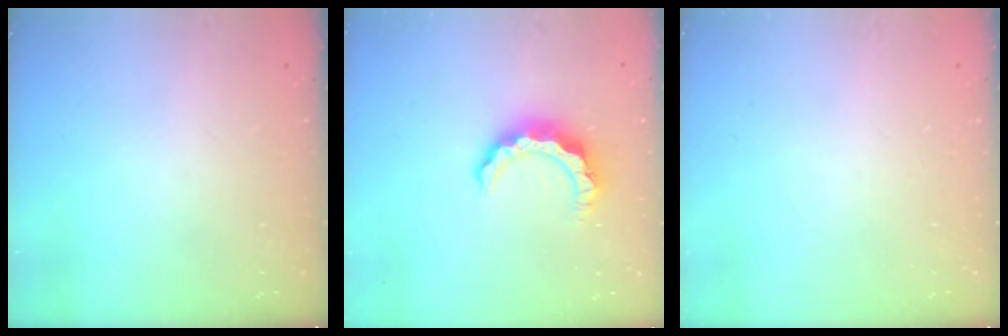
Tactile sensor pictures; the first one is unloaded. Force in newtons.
{"total": 8.3, "press": 8.3, "slide": 0.9}
{"total": 0.0}